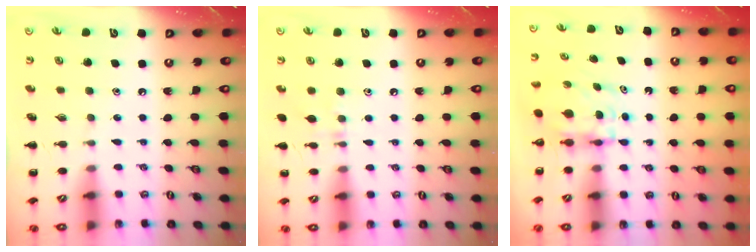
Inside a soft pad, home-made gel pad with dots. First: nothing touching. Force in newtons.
{"total": 6.0, "press": 5.7, "slide": 1.9}
{"total": 7.0, "press": 6.9, "slide": 1.2}